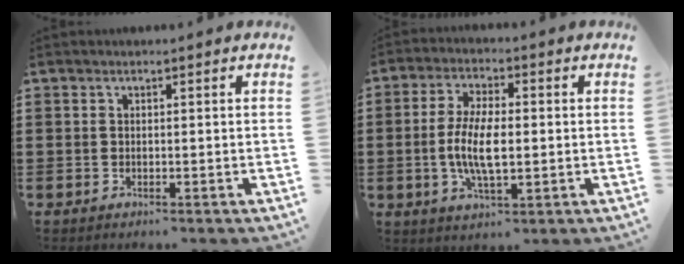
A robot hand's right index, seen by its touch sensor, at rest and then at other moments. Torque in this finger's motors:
{"motor_torque": [2.14, 0.00, 0.87, 0.19]}